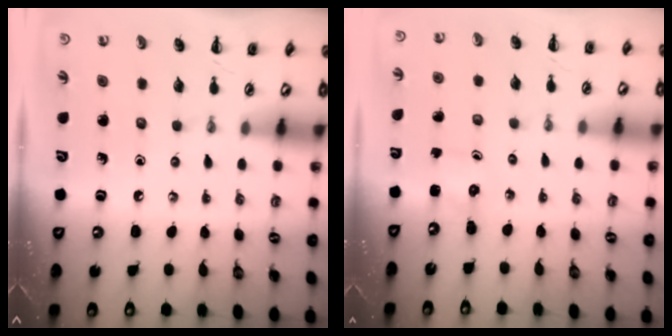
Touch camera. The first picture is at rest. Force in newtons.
{"total": 1.1, "press": 1.1, "slide": 0.4}